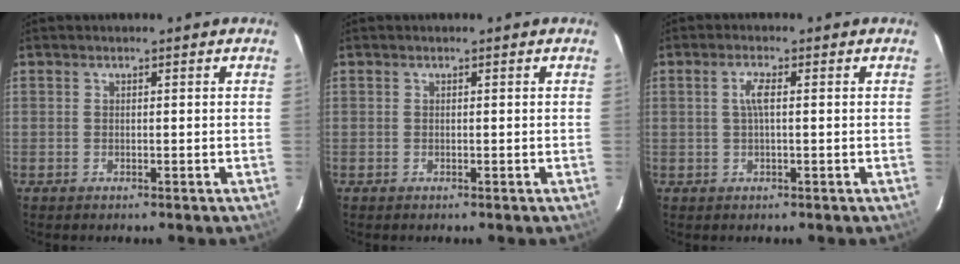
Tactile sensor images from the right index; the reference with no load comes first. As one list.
[{"total": 0.0}, {"total": 2.5, "force": [0.2, 0.3, 2.5], "torque": [-0.052, 0.003, 0.004]}]